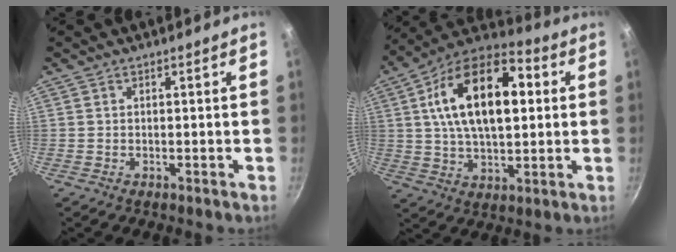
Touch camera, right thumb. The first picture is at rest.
{"total": 21.1, "force": [4.2, 11.3, 17.4], "torque": [-0.277, 0.016, 0.062]}